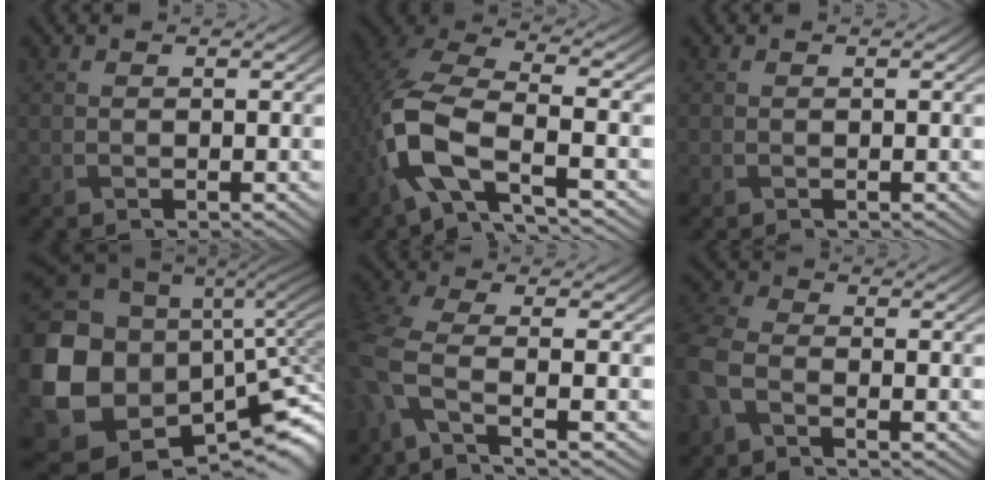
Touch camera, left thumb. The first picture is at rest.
{"total": 11.0, "force": [-3.9, 5.2, 8.9], "torque": [-0.208, -0.012, -0.085]}
{"total": 0.0}
{"total": 19.0, "force": [-1.5, 14.3, 12.5], "torque": [-0.300, -0.060, 0.018]}
{"total": 6.8, "force": [-2.7, 2.3, 5.8], "torque": [-0.152, -0.014, -0.067]}
{"total": 5.3, "force": [-2.4, 3.3, 3.4], "torque": [-0.099, -0.009, -0.064]}